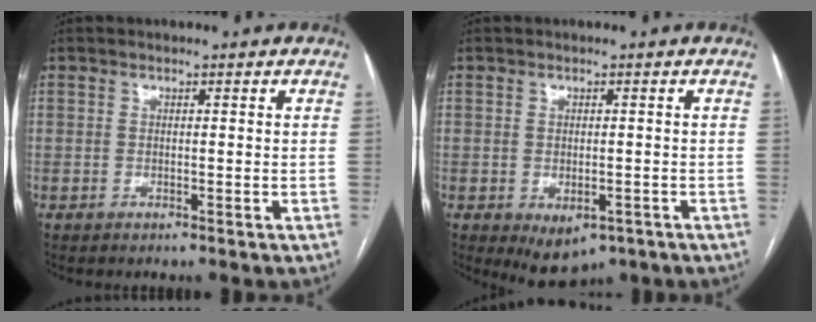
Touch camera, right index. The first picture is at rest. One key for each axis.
{"total": 5.2, "fx": -2.6, "fy": 3.1, "fz": 3.3, "tx": -0.044, "ty": -0.005, "tz": -0.027}